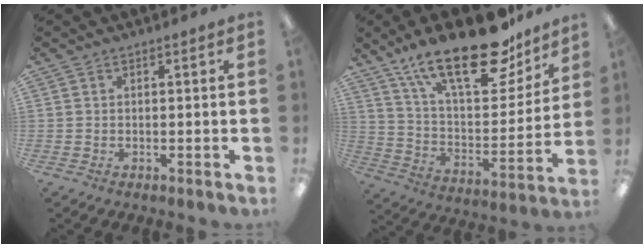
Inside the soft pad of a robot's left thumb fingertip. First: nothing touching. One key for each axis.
{"total": 25.8, "fx": 17.7, "fy": 9.9, "fz": 15.9, "tx": -0.255, "ty": -0.104, "tz": 0.300}